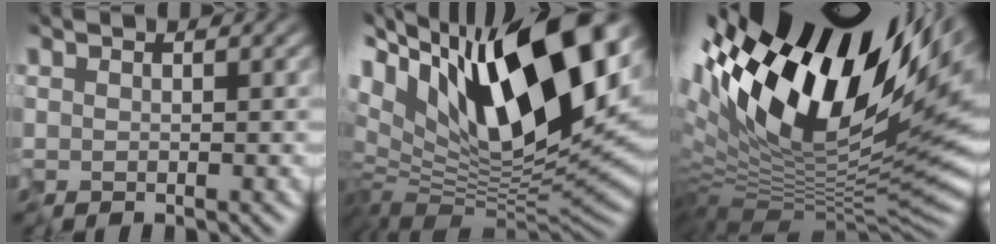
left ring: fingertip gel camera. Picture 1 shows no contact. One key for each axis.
{"total": 18.5, "fx": 4.0, "fy": 8.9, "fz": 15.7, "tx": -0.271, "ty": 0.011, "tz": 0.053}
{"total": 19.0, "fx": 7.6, "fy": 7.9, "fz": 15.6, "tx": -0.271, "ty": 0.016, "tz": 0.130}